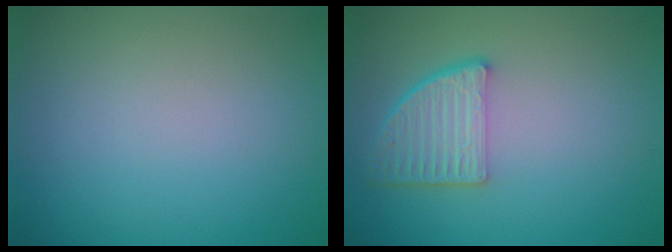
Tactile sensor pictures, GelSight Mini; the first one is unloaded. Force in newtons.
{"total": 4.5, "press": 3.4, "slide": 2.9}